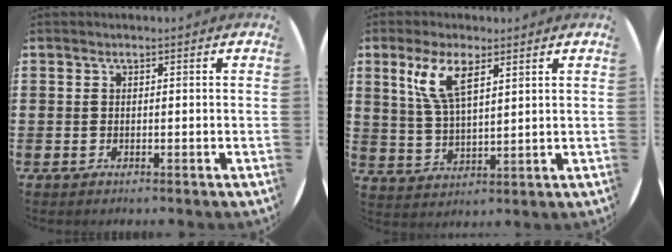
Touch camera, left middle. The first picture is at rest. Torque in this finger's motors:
{"motor_torque": [1.36, -0.78, 0.29, 0.21]}